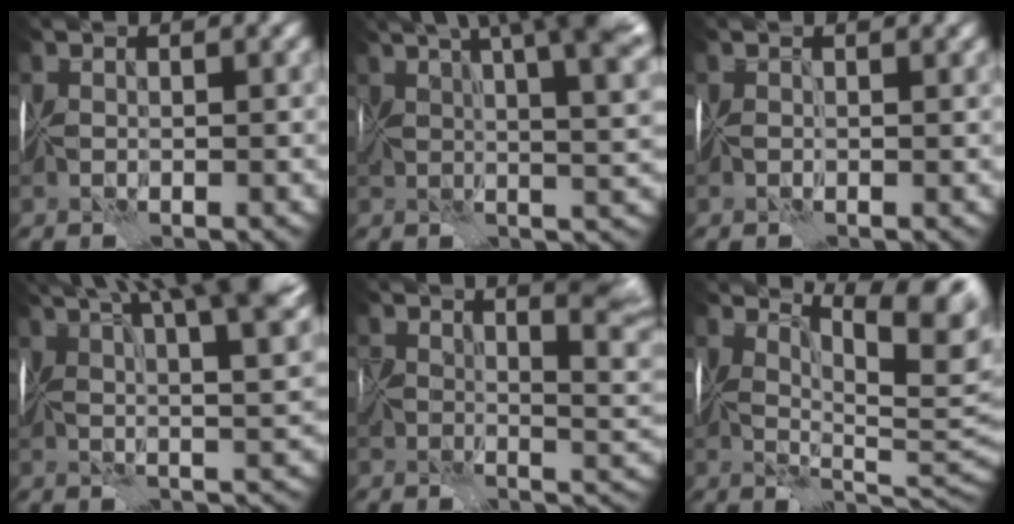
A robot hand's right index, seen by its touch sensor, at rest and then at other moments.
{"total": 14.3, "force": [7.0, 5.4, 11.3], "torque": [-0.123, 0.057, 0.081]}
{"total": 1.4, "force": [0.0, -1.3, -0.5], "torque": [0.015, -0.007, 0.001]}
{"total": 13.7, "force": [7.6, 3.6, 10.8], "torque": [-0.128, 0.042, 0.090]}
{"total": 5.9, "force": [2.8, 1.3, 5.0], "torque": [-0.058, -0.001, 0.048]}
{"total": 8.0, "force": [4.2, 2.4, 6.5], "torque": [-0.067, 0.001, 0.058]}